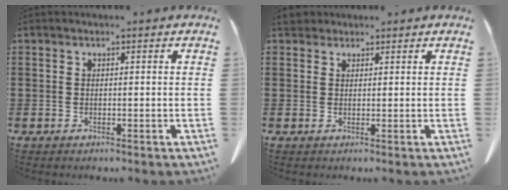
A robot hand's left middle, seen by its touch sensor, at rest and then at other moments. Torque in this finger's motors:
{"motor_torque": [0.00, 0.00, 0.00, 0.00]}